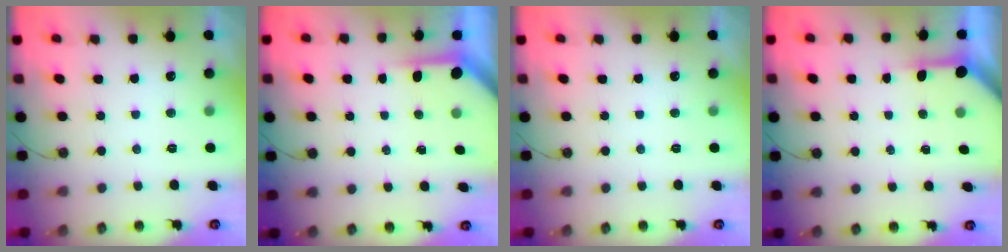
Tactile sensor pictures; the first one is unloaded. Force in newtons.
{"total": 3.8, "press": 3.8, "slide": 0.3}
{"total": 0.0}
{"total": 3.5, "press": 3.5, "slide": 0.4}